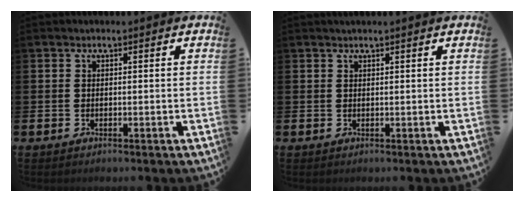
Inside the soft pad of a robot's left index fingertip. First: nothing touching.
{"total": 0.7, "force": [0.6, -0.1, 0.3], "torque": [-0.002, 0.000, 0.011]}